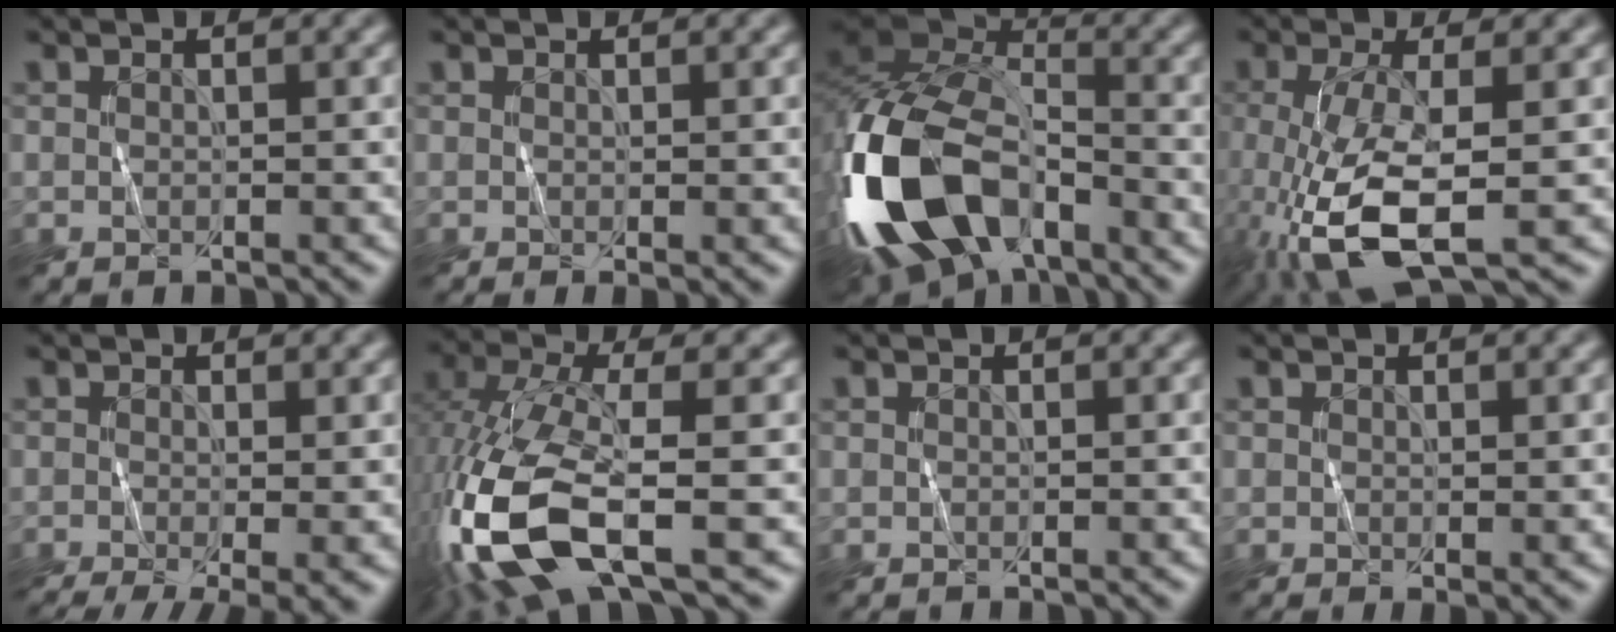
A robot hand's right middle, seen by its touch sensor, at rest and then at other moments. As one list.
[{"total": 0.7, "force": [-0.1, 0.1, 0.7], "torque": [-0.010, -0.006, -0.003]}, {"total": 14.7, "force": [-6.9, 8.4, 9.8], "torque": [-0.215, -0.009, -0.139]}, {"total": 8.0, "force": [-2.8, 2.6, 7.0], "torque": [-0.164, -0.013, -0.058]}, {"total": 6.2, "force": [-2.7, 1.7, 5.3], "torque": [-0.082, -0.013, -0.035]}, {"total": 11.8, "force": [-4.6, 4.7, 9.8], "torque": [-0.234, -0.021, -0.091]}, {"total": 0.0}, {"total": 0.7, "force": [0.1, 0.1, 0.7], "torque": [-0.009, -0.003, -0.001]}]